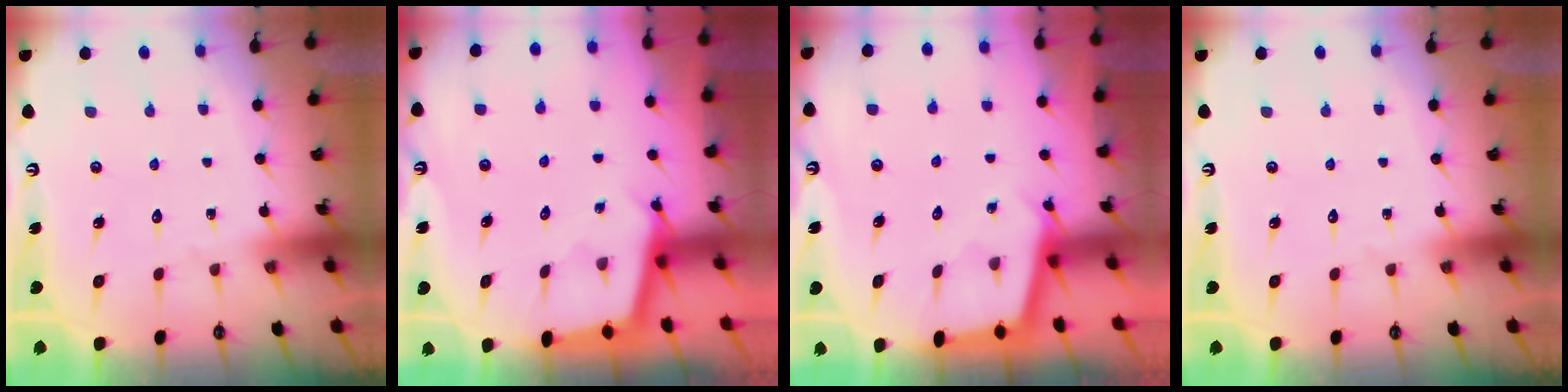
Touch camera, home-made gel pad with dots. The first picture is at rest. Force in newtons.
{"total": 2.3, "press": 2.3, "slide": 0.2}
{"total": 2.4, "press": 2.4, "slide": 0.2}
{"total": 0.0}